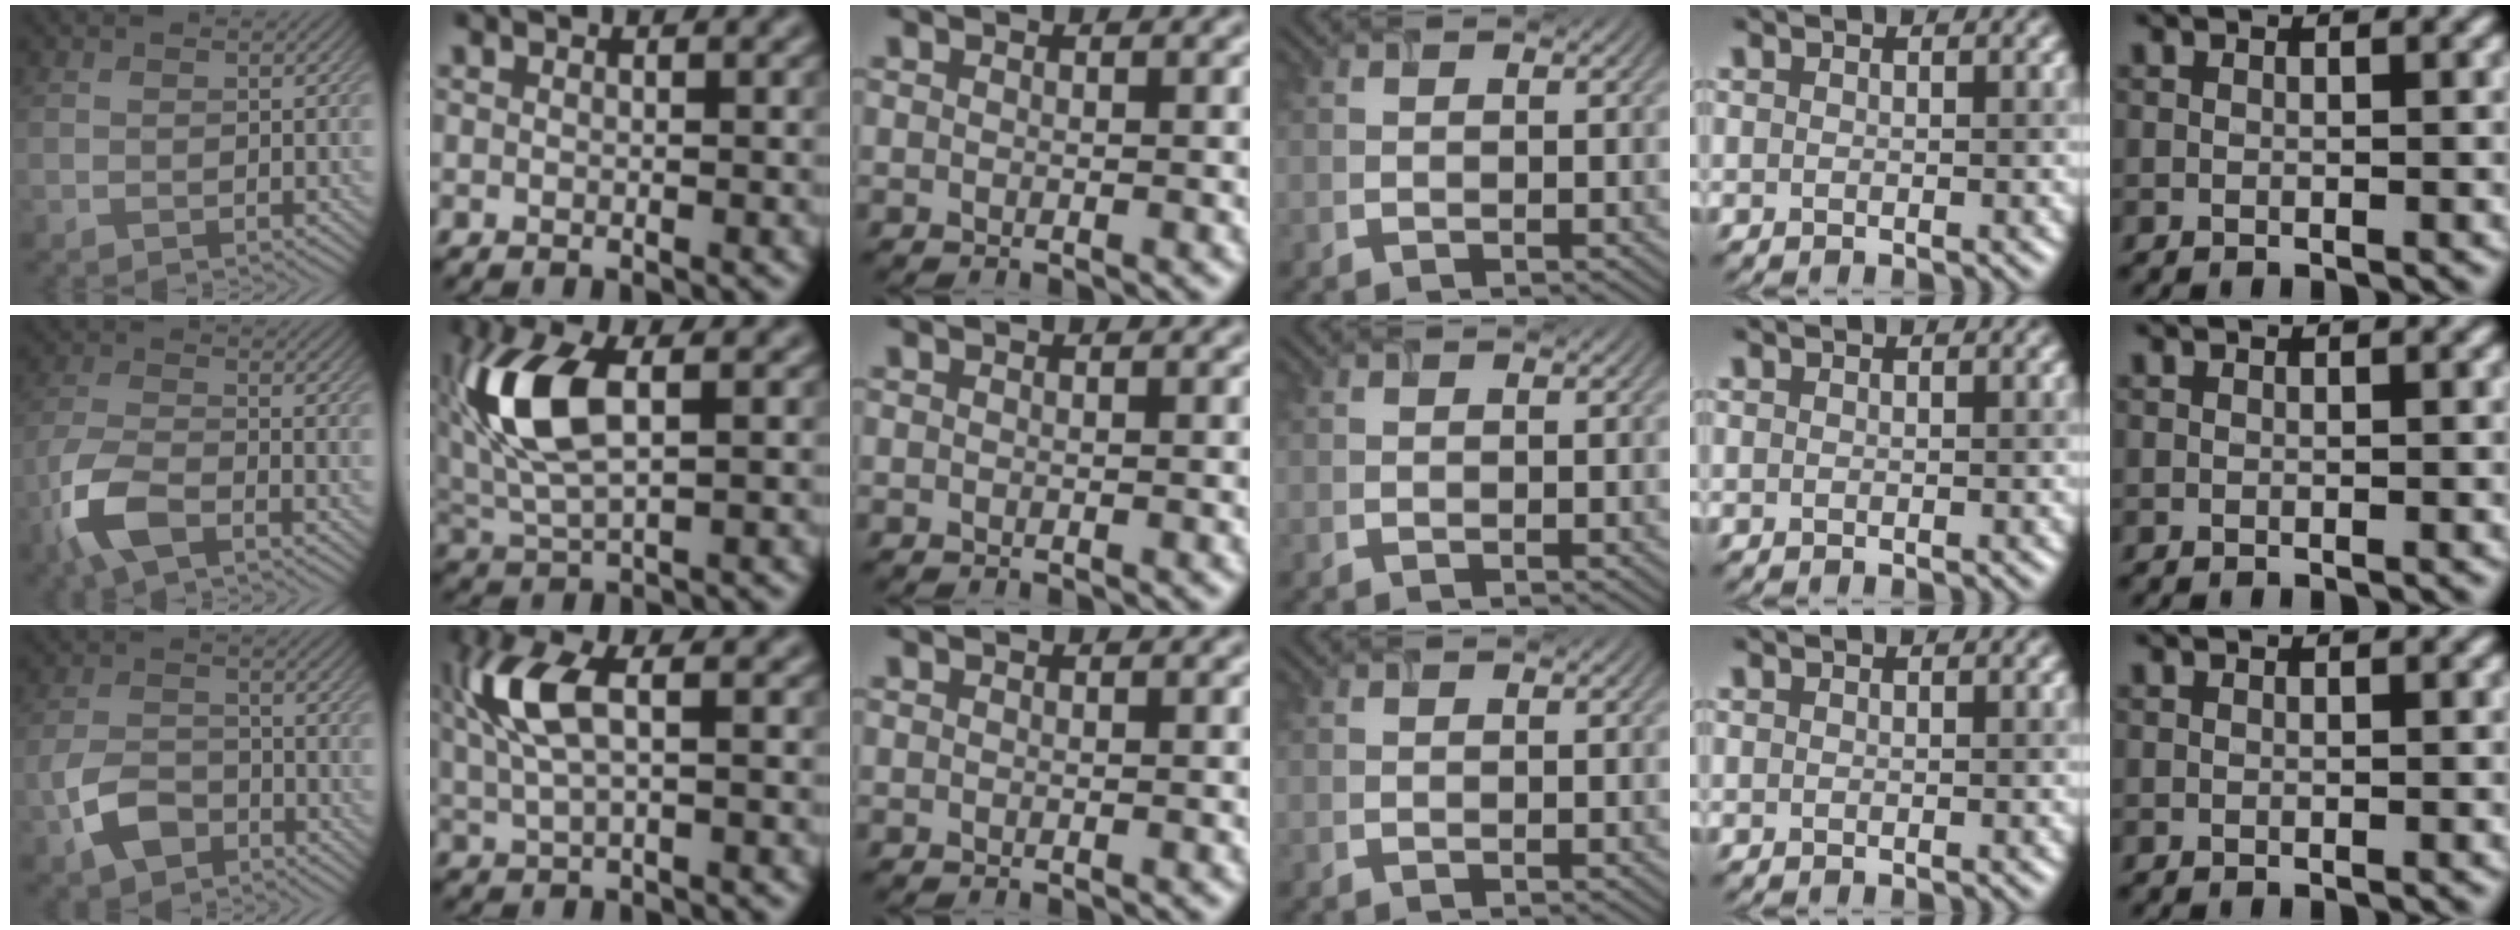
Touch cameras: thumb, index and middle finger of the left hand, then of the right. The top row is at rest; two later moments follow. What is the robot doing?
{"motion": "insert", "object": "airpods case & airpods"}